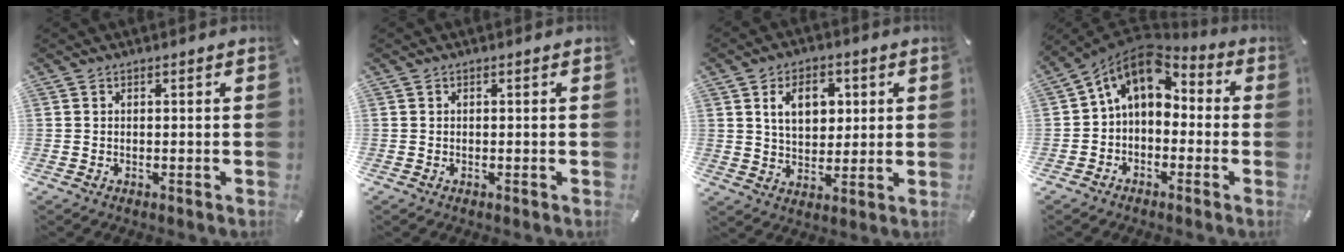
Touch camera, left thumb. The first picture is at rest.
{"total": 0.0}
{"total": 9.3, "force": [2.9, 6.8, 5.7], "torque": [-0.091, 0.003, 0.048]}
{"total": 9.5, "force": [2.5, 6.8, 6.1], "torque": [-0.120, -0.012, 0.042]}